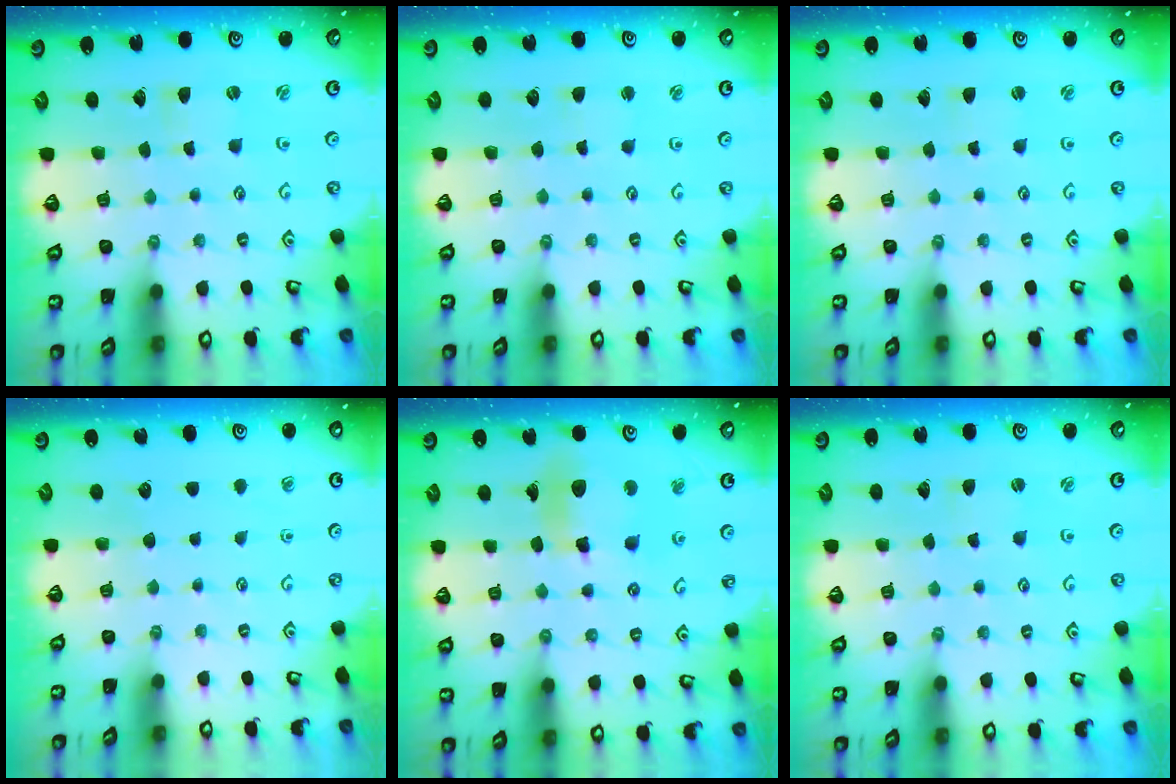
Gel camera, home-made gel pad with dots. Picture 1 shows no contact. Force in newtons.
{"total": 1.9, "press": 1.8, "slide": 0.4}
{"total": 1.7, "press": 1.7, "slide": 0.4}
{"total": 0.0}
{"total": 12.2, "press": 12.1, "slide": 1.8}
{"total": 1.6, "press": 1.5, "slide": 0.3}